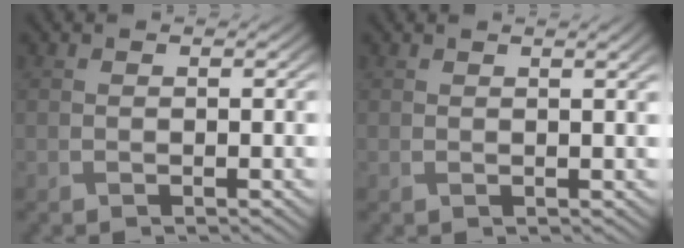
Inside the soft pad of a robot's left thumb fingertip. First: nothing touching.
{"total": 2.1, "force": [1.2, 0.4, 1.7], "torque": [-0.021, 0.005, 0.016]}